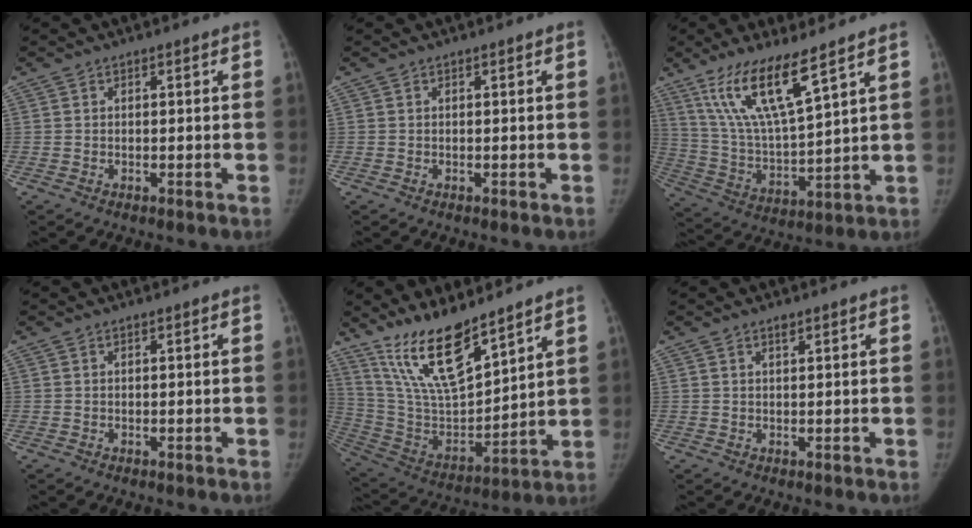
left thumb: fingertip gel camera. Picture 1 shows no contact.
{"total": 0.0}
{"total": 14.4, "force": [9.1, 2.4, 11.0], "torque": [-0.212, -0.051, 0.192]}
{"total": 0.0}
{"total": 17.2, "force": [12.8, 4.7, 10.5], "torque": [-0.165, -0.074, 0.256]}
{"total": 1.0, "force": [0.7, 0.3, 0.6], "torque": [-0.008, -0.004, 0.013]}